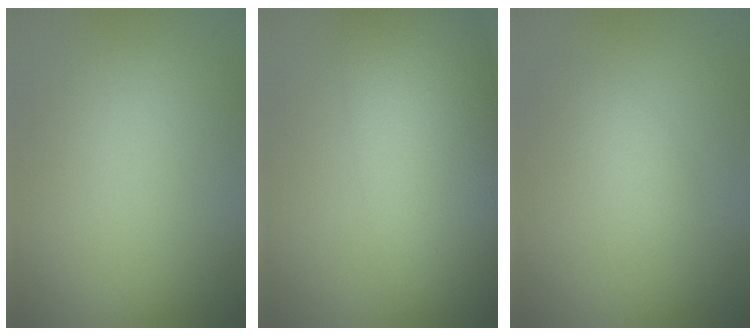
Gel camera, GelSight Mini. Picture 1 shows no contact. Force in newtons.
{"total": 9.8, "press": 9.8, "slide": 0.2}
{"total": 1.3, "press": 1.3, "slide": 0.0}